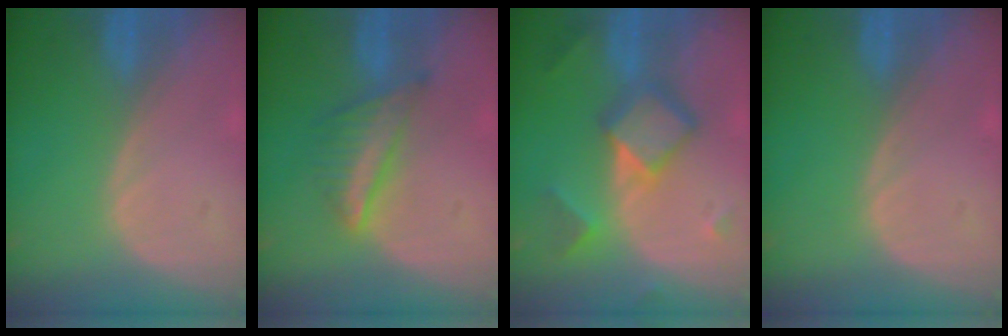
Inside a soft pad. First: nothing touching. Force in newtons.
{"total": 6.2, "press": 5.9, "slide": 2.0}
{"total": 7.6, "press": 7.6, "slide": 0.6}
{"total": 0.0}